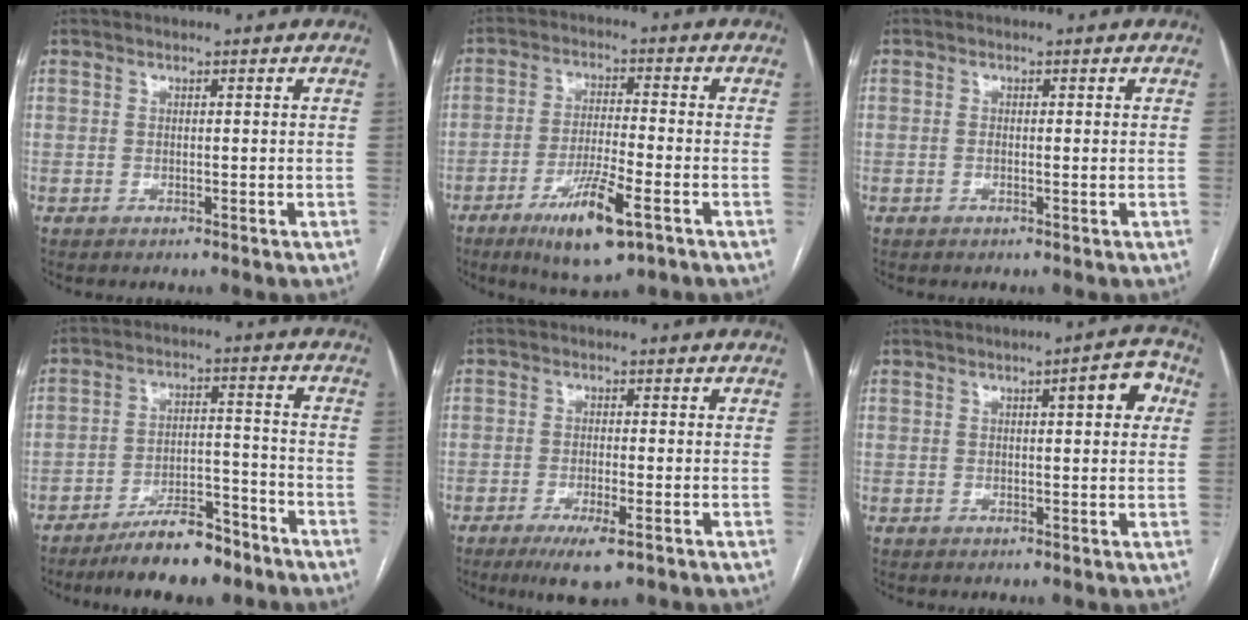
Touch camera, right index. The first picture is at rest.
{"total": 10.5, "force": [-5.5, 1.6, 8.9], "torque": [-0.163, -0.019, -0.090]}
{"total": 1.1, "force": [0.0, 0.3, 1.0], "torque": [-0.021, -0.002, 0.001]}
{"total": 9.7, "force": [-7.7, 2.8, 5.3], "torque": [-0.082, 0.009, -0.130]}
{"total": 5.4, "force": [-3.0, 0.7, 4.4], "torque": [-0.080, -0.013, -0.047]}
{"total": 5.1, "force": [1.5, 1.1, 4.7], "torque": [-0.060, 0.015, 0.016]}